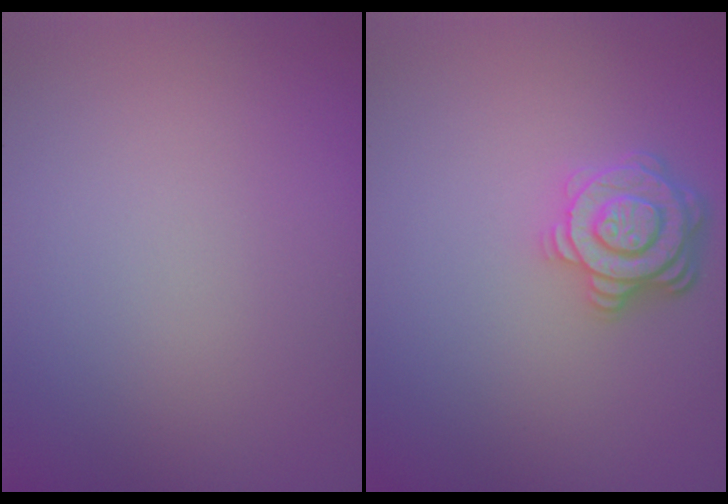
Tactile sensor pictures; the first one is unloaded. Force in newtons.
{"total": 3.8, "press": 3.2, "slide": 1.9}